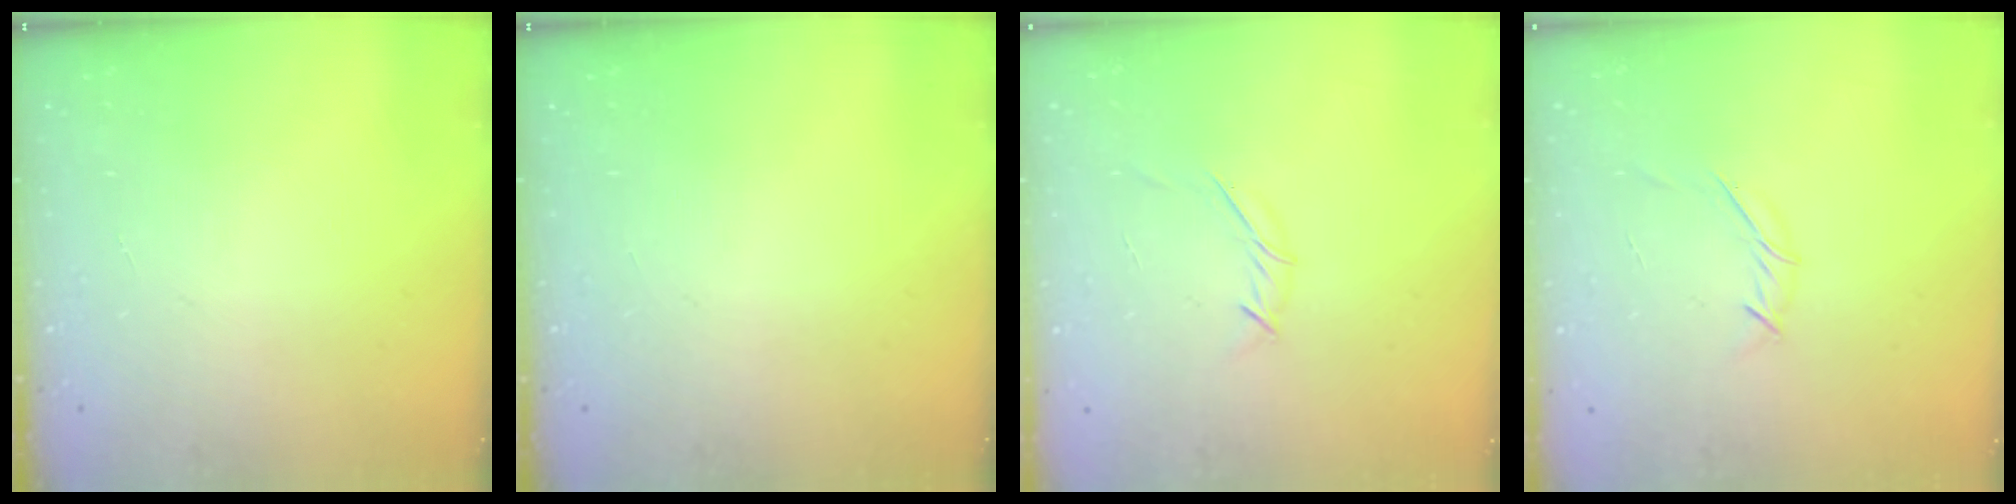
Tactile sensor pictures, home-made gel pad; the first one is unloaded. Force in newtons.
{"total": 0.0}
{"total": 4.0, "press": 3.9, "slide": 0.9}
{"total": 4.0, "press": 3.9, "slide": 0.9}